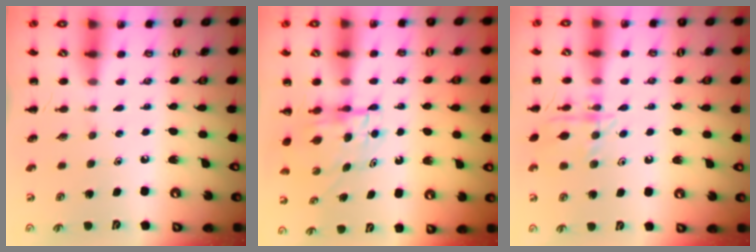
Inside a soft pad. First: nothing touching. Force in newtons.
{"total": 4.8, "press": 4.8, "slide": 0.4}
{"total": 11.3, "press": 11.3, "slide": 0.9}